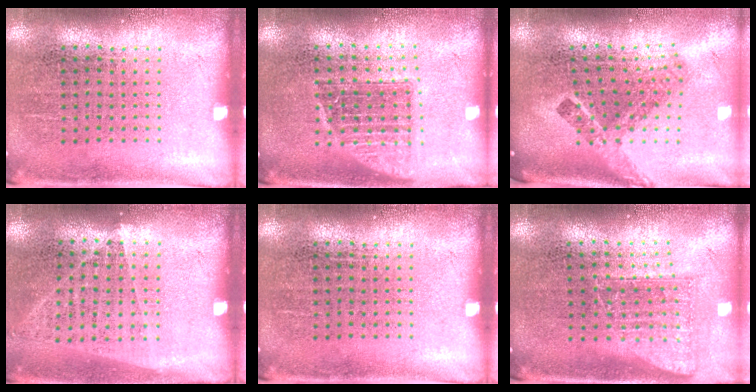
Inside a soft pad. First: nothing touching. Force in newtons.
{"total": 1.4, "press": 1.1, "slide": 0.8}
{"total": 2.4, "press": 1.5, "slide": 1.9}
{"total": 1.0, "press": 0.9, "slide": 0.5}
{"total": 0.0}
{"total": 1.7, "press": 1.3, "slide": 1.2}